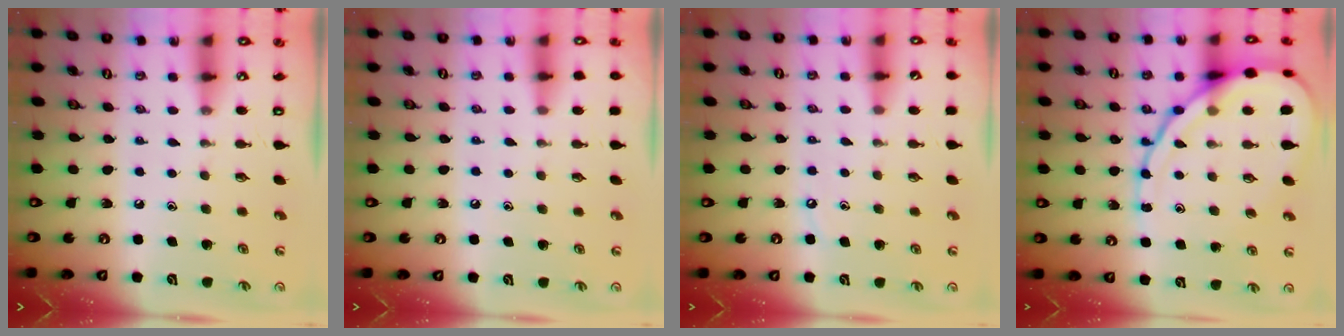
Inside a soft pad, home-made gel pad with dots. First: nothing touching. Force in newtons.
{"total": 5.3, "press": 5.2, "slide": 0.7}
{"total": 2.9, "press": 2.8, "slide": 0.5}
{"total": 15.6, "press": 15.4, "slide": 1.8}